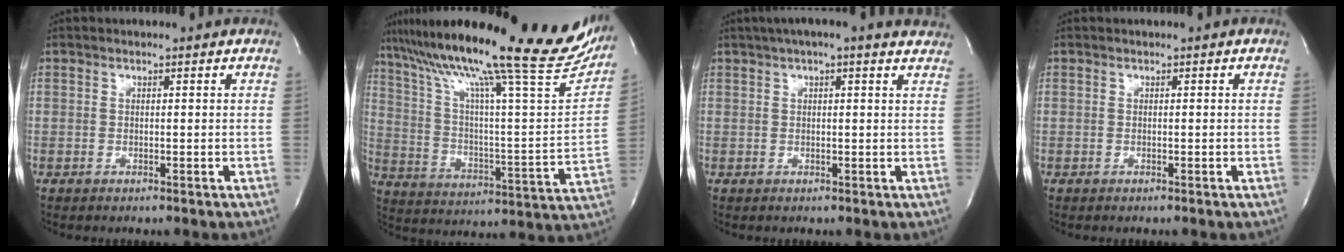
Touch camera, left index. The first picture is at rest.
{"total": 31.0, "force": [25.2, 2.4, 17.9], "torque": [-0.297, -0.048, 0.352]}
{"total": 9.6, "force": [7.9, 1.4, 5.3], "torque": [-0.079, 0.025, 0.084]}
{"total": 0.0}